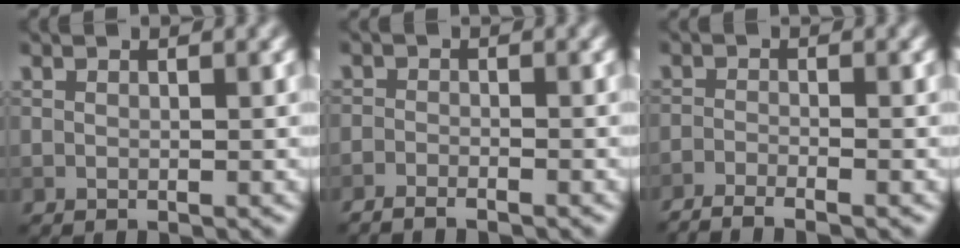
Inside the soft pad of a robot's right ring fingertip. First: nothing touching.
{"total": 2.2, "force": [-1.9, 0.5, 0.9], "torque": [-0.016, 0.002, -0.034]}
{"total": 3.9, "force": [-3.1, 0.7, 2.2], "torque": [-0.039, -0.008, -0.061]}